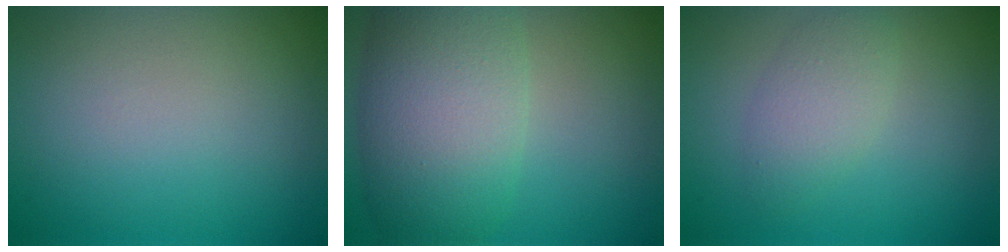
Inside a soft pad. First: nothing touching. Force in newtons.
{"total": 8.6, "press": 8.6, "slide": 0.6}
{"total": 2.7, "press": 2.7, "slide": 0.2}